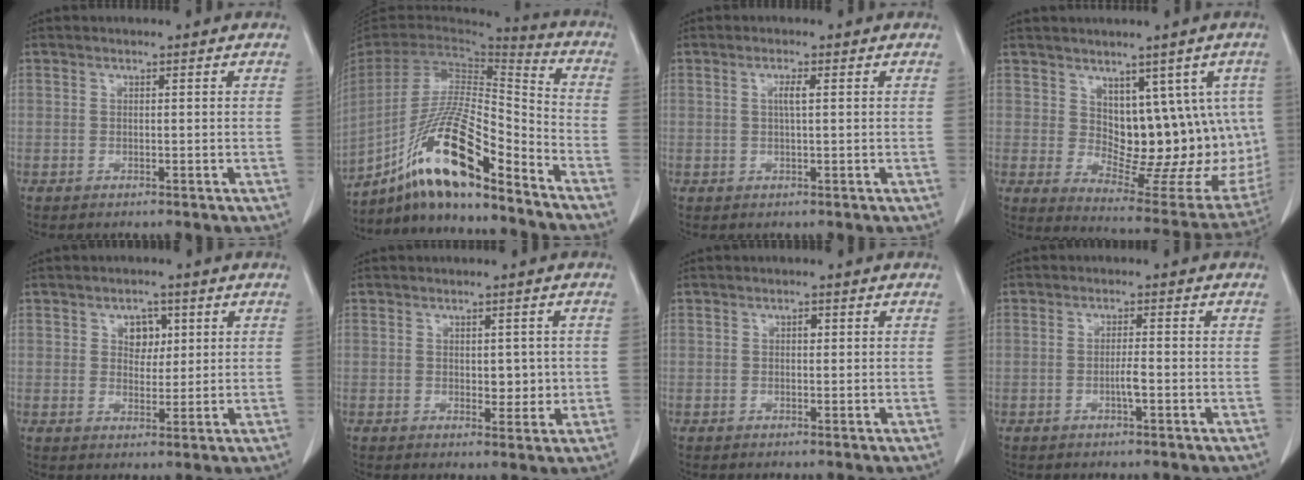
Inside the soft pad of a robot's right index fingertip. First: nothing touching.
{"total": 18.2, "force": [-12.7, 1.9, 12.9], "torque": [-0.269, -0.007, -0.233]}
{"total": 1.7, "force": [0.4, 0.0, 1.7], "torque": [-0.031, 0.002, 0.004]}
{"total": 14.2, "force": [2.7, 8.0, 11.4], "torque": [-0.121, 0.006, 0.060]}
{"total": 3.7, "force": [1.4, 2.6, 2.1], "torque": [-0.025, 0.004, 0.022]}
{"total": 3.2, "force": [0.1, 1.9, 2.6], "torque": [-0.028, -0.002, 0.008]}
{"total": 0.9, "force": [0.3, 0.5, 0.6], "torque": [-0.006, 0.002, 0.001]}
{"total": 2.1, "force": [-0.7, 0.0, 2.0], "torque": [-0.037, 0.000, -0.013]}